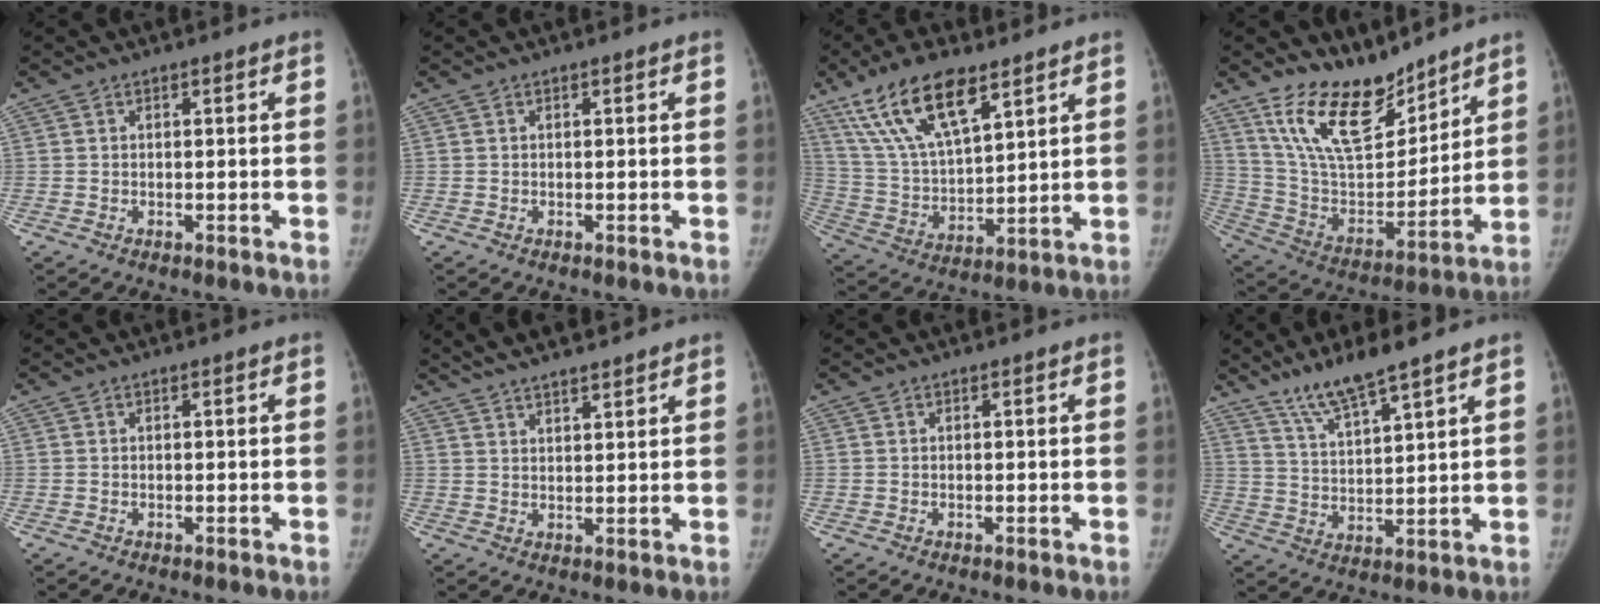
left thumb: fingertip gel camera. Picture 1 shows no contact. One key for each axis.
{"total": 0.0}
{"total": 17.3, "fx": 10.6, "fy": 6.5, "fz": 12.0, "tx": -0.211, "ty": -0.034, "tz": 0.207}
{"total": 18.3, "fx": 13.8, "fy": 7.5, "fz": 9.3, "tx": -0.120, "ty": -0.085, "tz": 0.263}
{"total": 0.0}
{"total": 8.4, "fx": 7.1, "fy": 1.9, "fz": 4.2, "tx": -0.051, "ty": -0.005, "tz": 0.119}
{"total": 0.0}
{"total": 9.1, "fx": 7.1, "fy": 0.8, "fz": 5.7, "tx": -0.108, "ty": -0.041, "tz": 0.143}